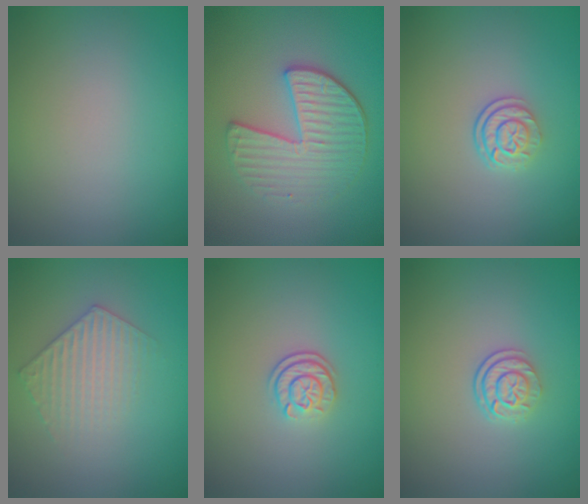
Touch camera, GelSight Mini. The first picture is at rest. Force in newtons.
{"total": 4.0, "press": 3.6, "slide": 1.9}
{"total": 2.5, "press": 1.8, "slide": 1.8}
{"total": 2.9, "press": 2.9, "slide": 0.5}
{"total": 2.2, "press": 1.7, "slide": 1.4}
{"total": 2.5, "press": 1.8, "slide": 1.8}